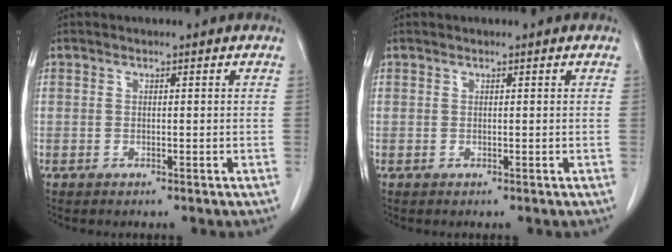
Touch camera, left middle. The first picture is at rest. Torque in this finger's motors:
{"motor_torque": [-0.11, 0.05, -0.07, -0.01]}